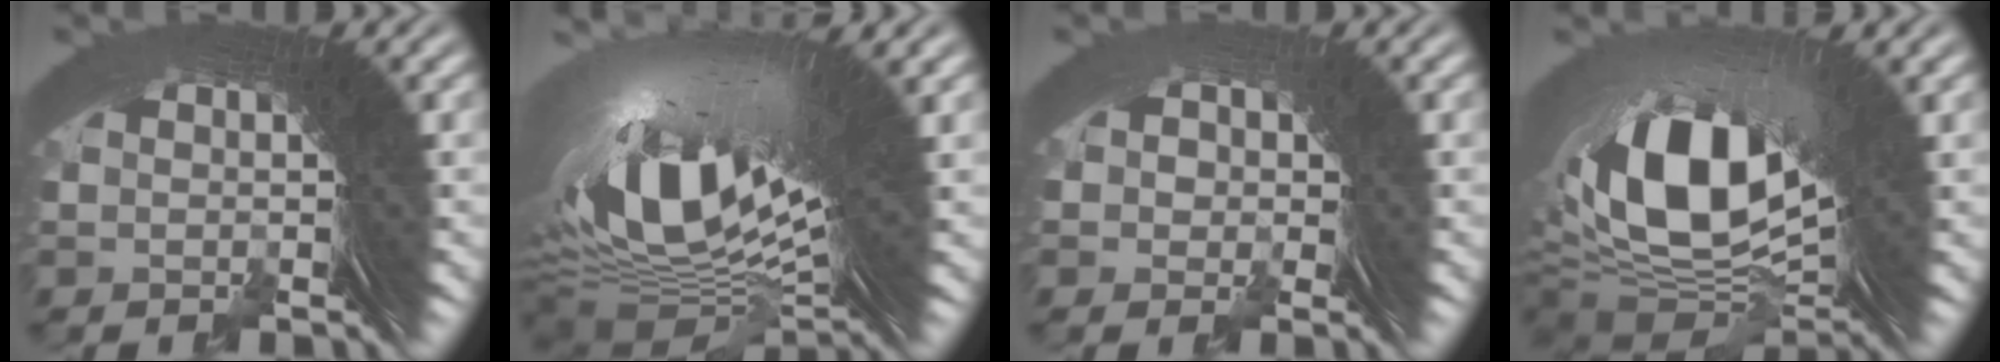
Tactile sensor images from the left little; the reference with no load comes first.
{"total": 12.9, "force": [0.5, 6.1, 11.4], "torque": [-0.211, -0.029, 0.029]}
{"total": 2.0, "force": [-0.8, 1.7, -0.7], "torque": [-0.002, 0.000, -0.017]}
{"total": 10.5, "force": [-1.1, 6.0, 8.5], "torque": [-0.173, -0.052, 0.013]}